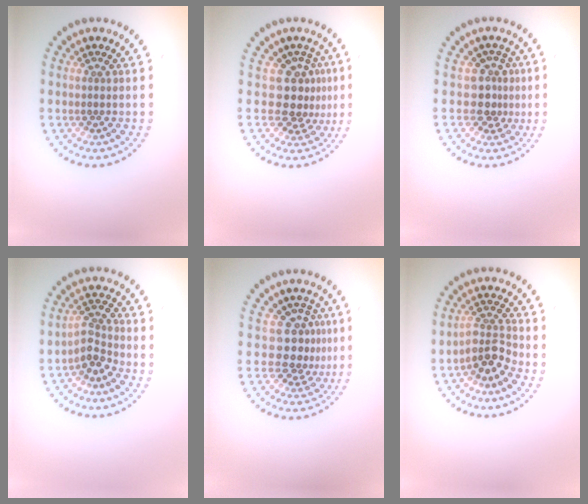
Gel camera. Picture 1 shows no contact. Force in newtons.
{"total": 3.3, "press": 2.4, "slide": 2.2}
{"total": 2.6, "press": 1.8, "slide": 1.8}
{"total": 2.7, "press": 2.0, "slide": 1.8}
{"total": 3.4, "press": 2.4, "slide": 2.4}
{"total": 2.9, "press": 2.4, "slide": 1.6}